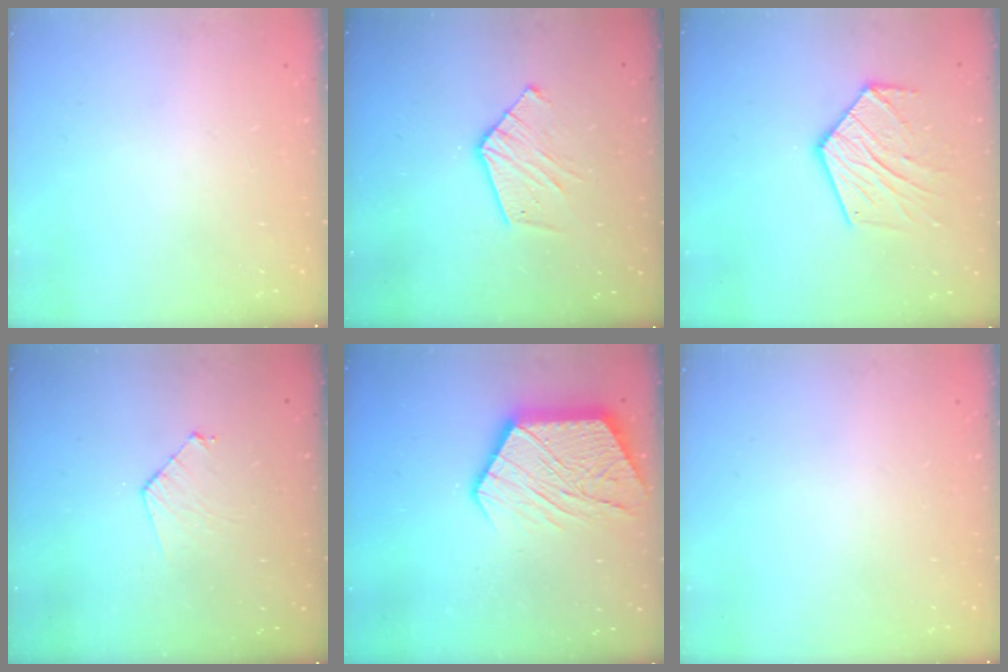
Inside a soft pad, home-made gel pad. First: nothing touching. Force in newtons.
{"total": 9.8, "press": 9.7, "slide": 0.8}
{"total": 14.0, "press": 13.9, "slide": 1.0}
{"total": 6.9, "press": 6.9, "slide": 0.6}
{"total": 16.0, "press": 16.0, "slide": 1.1}
{"total": 0.0}